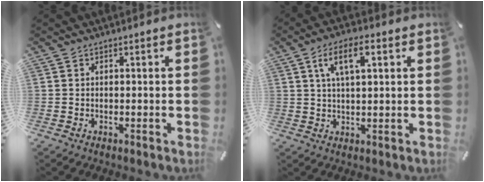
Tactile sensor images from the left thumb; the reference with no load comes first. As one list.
[{"total": 8.3, "force": [3.4, 3.5, 6.7], "torque": [-0.117, -0.001, 0.056]}]